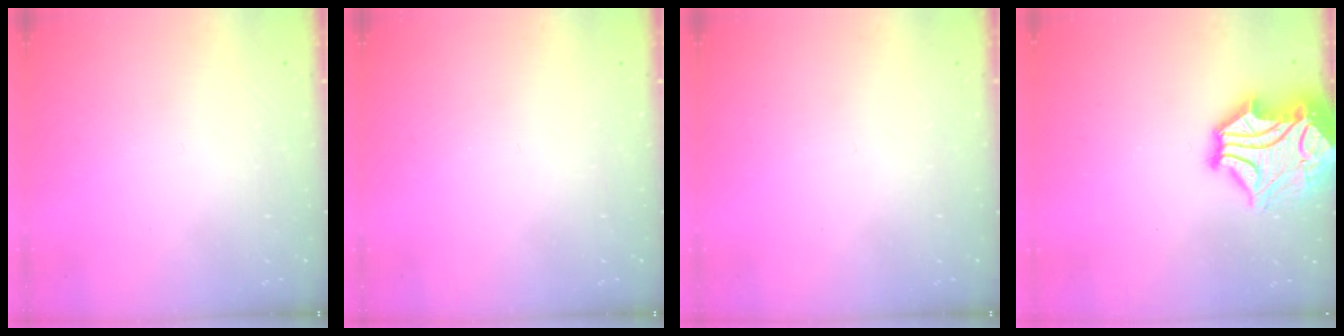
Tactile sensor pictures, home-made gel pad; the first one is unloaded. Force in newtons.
{"total": 0.0}
{"total": 0.0}
{"total": 8.0, "press": 7.8, "slide": 2.1}